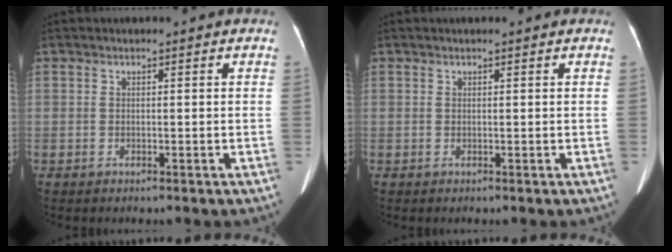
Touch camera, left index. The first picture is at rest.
{"total": 0.0}